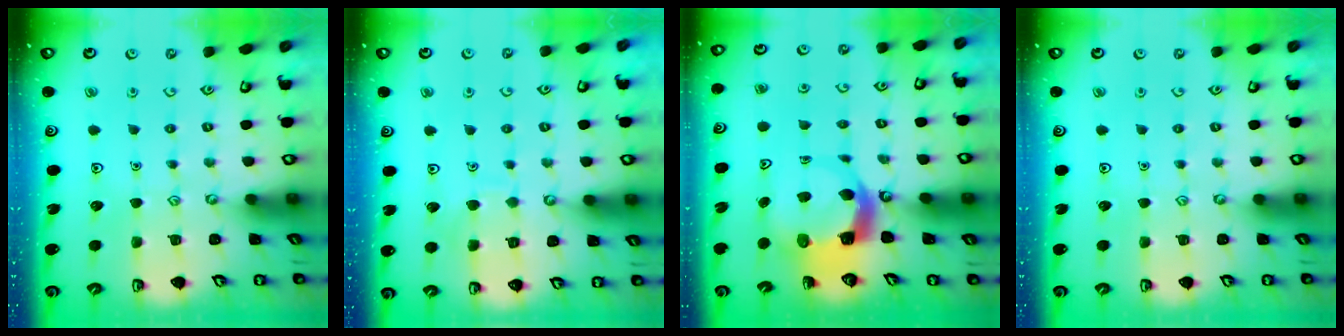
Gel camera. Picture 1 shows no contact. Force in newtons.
{"total": 5.2, "press": 5.1, "slide": 0.6}
{"total": 6.6, "press": 6.5, "slide": 1.2}
{"total": 0.0}